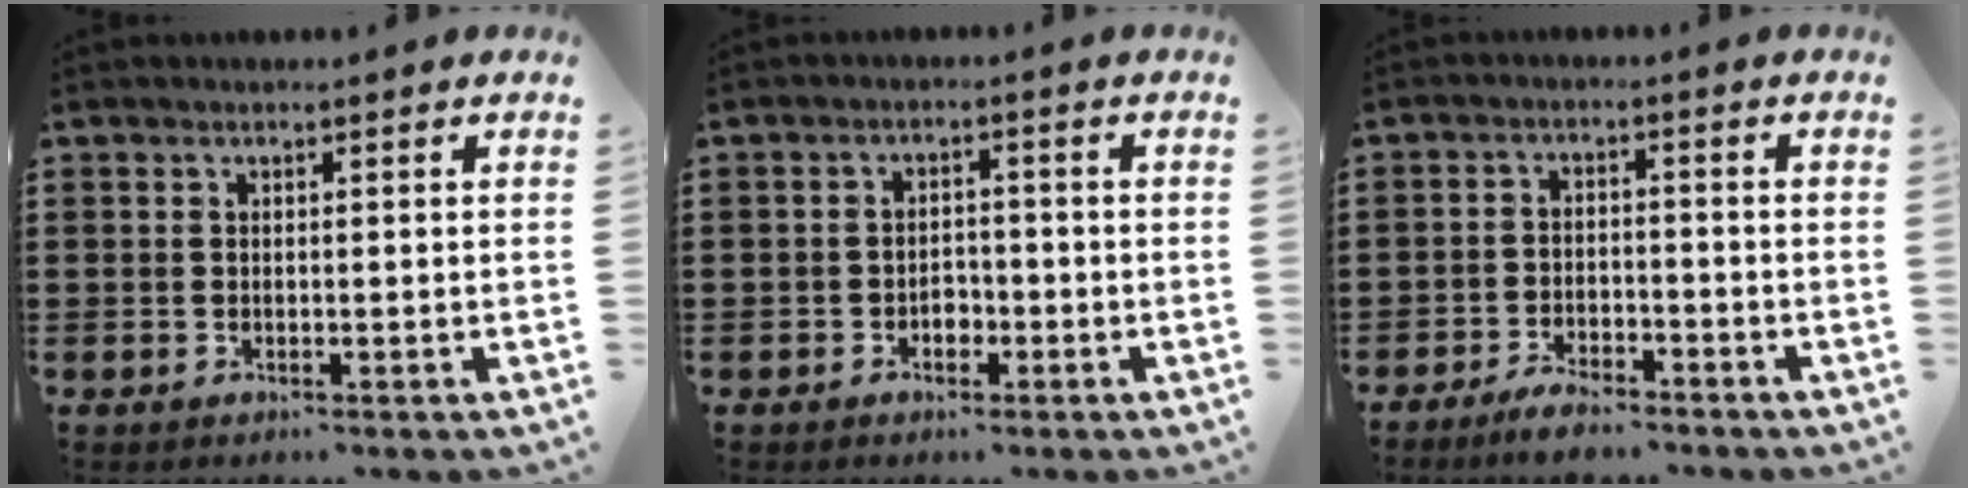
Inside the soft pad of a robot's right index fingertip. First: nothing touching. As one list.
[{"total": 2.3, "force": [-1.1, 1.5, 1.3], "torque": [-0.028, 0.001, -0.021]}, {"total": 3.6, "force": [-3.5, 0.7, 0.9], "torque": [-0.018, 0.007, -0.068]}]